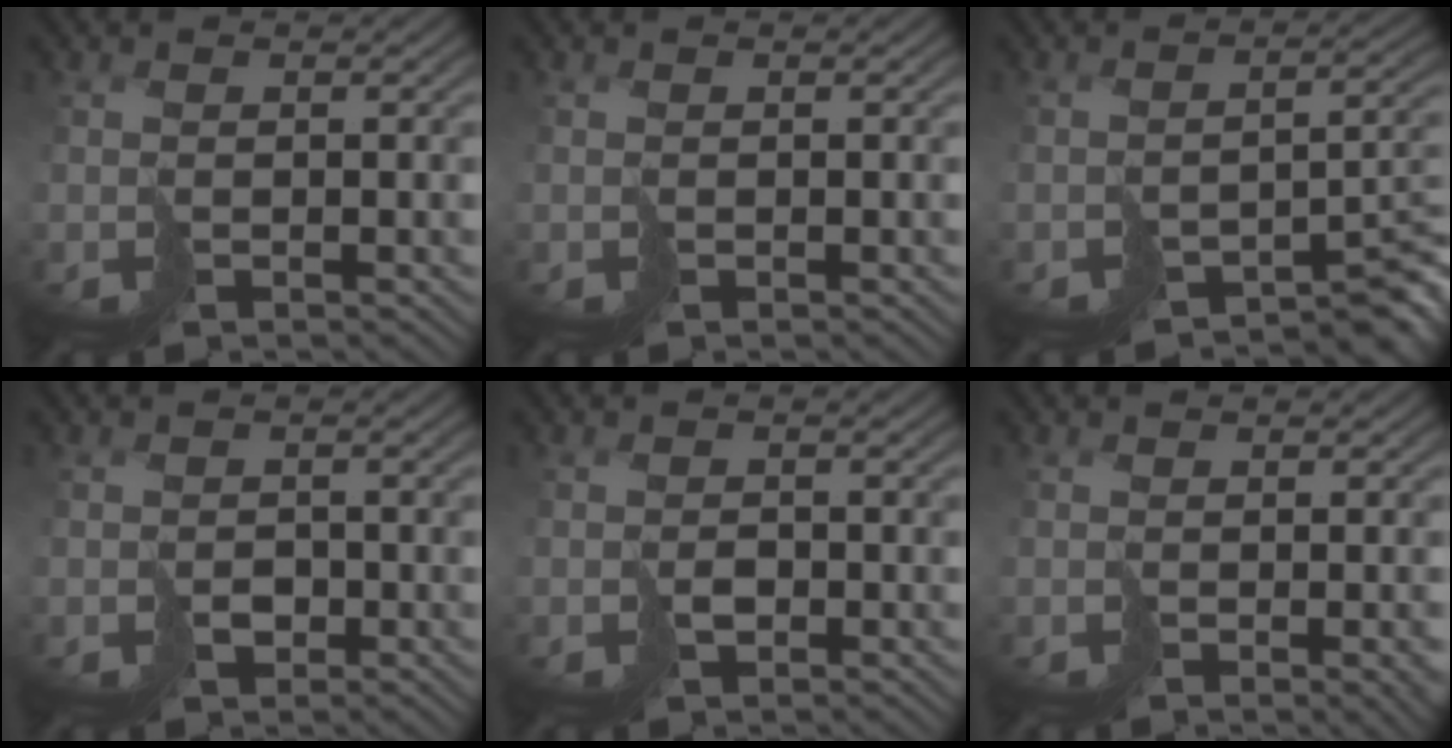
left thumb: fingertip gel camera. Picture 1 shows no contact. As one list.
[{"total": 0.0}, {"total": 7.1, "force": [-5.1, 2.2, 4.5], "torque": [-0.054, -0.011, -0.078]}, {"total": 1.5, "force": [-0.6, 1.3, 0.7], "torque": [-0.008, -0.003, -0.009]}, {"total": 1.1, "force": [-0.4, 0.8, 0.6], "torque": [-0.008, 0.000, -0.006]}, {"total": 2.8, "force": [-1.2, 0.7, 2.4], "torque": [-0.036, -0.005, -0.014]}]